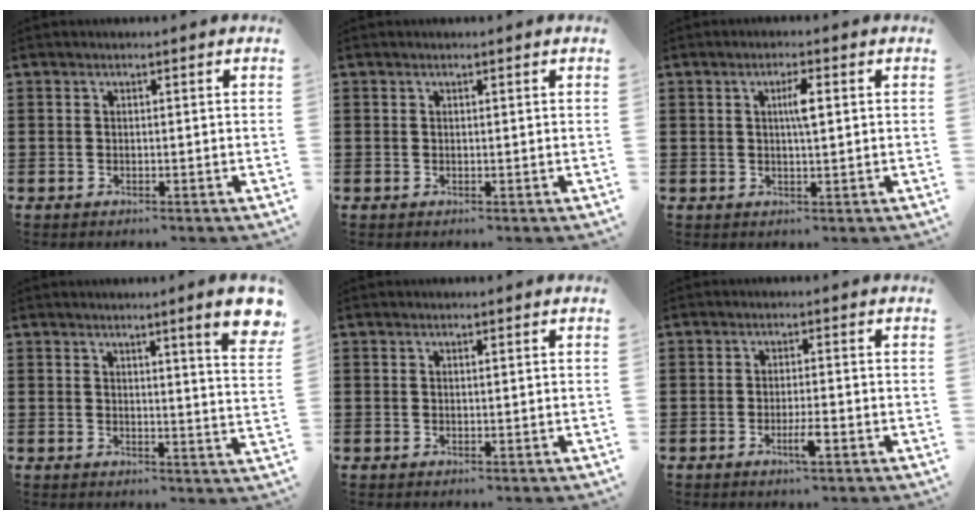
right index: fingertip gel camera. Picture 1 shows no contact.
{"total": 0.0}
{"total": 2.9, "force": [0.6, 0.5, 2.8], "torque": [-0.056, 0.003, 0.007]}
{"total": 5.9, "force": [3.5, 0.0, 4.7], "torque": [-0.075, -0.017, 0.053]}
{"total": 0.0}
{"total": 3.3, "force": [-1.6, 0.4, 2.8], "torque": [-0.055, -0.004, -0.030]}